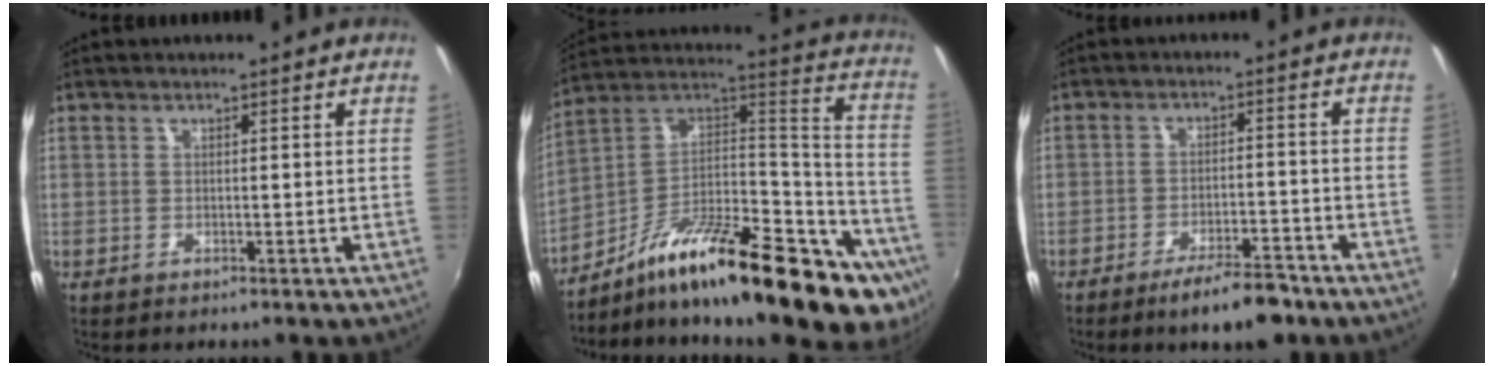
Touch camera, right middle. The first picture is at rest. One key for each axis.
{"total": 31.3, "fx": -18.0, "fy": 9.3, "fz": 23.9, "tx": -0.320, "ty": 0.002, "tz": -0.287}
{"total": 8.0, "fx": -6.1, "fy": 2.0, "fz": 4.8, "tx": -0.092, "ty": -0.001, "tz": -0.093}